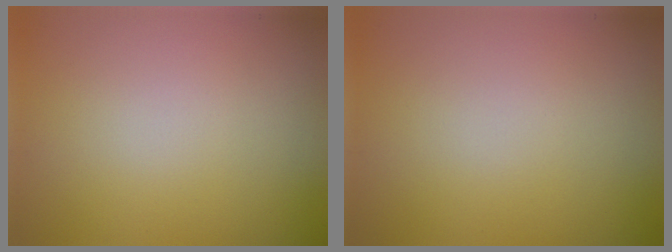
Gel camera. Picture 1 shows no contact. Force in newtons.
{"total": 0.0}